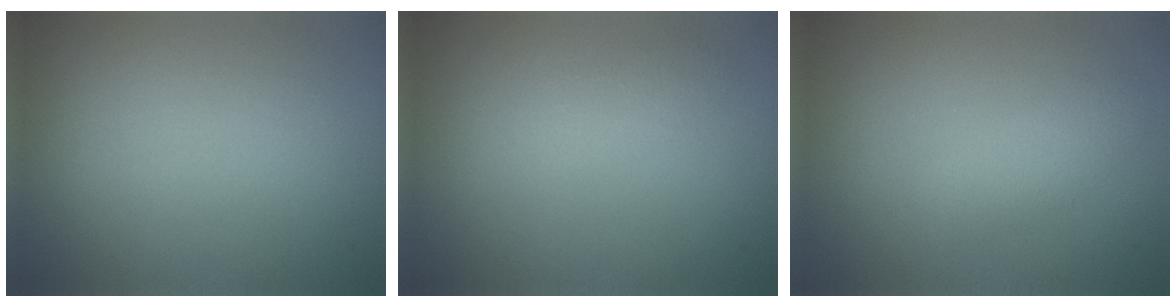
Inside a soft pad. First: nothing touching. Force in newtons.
{"total": 1.6, "press": 1.6, "slide": 0.1}
{"total": 1.8, "press": 1.8, "slide": 0.0}